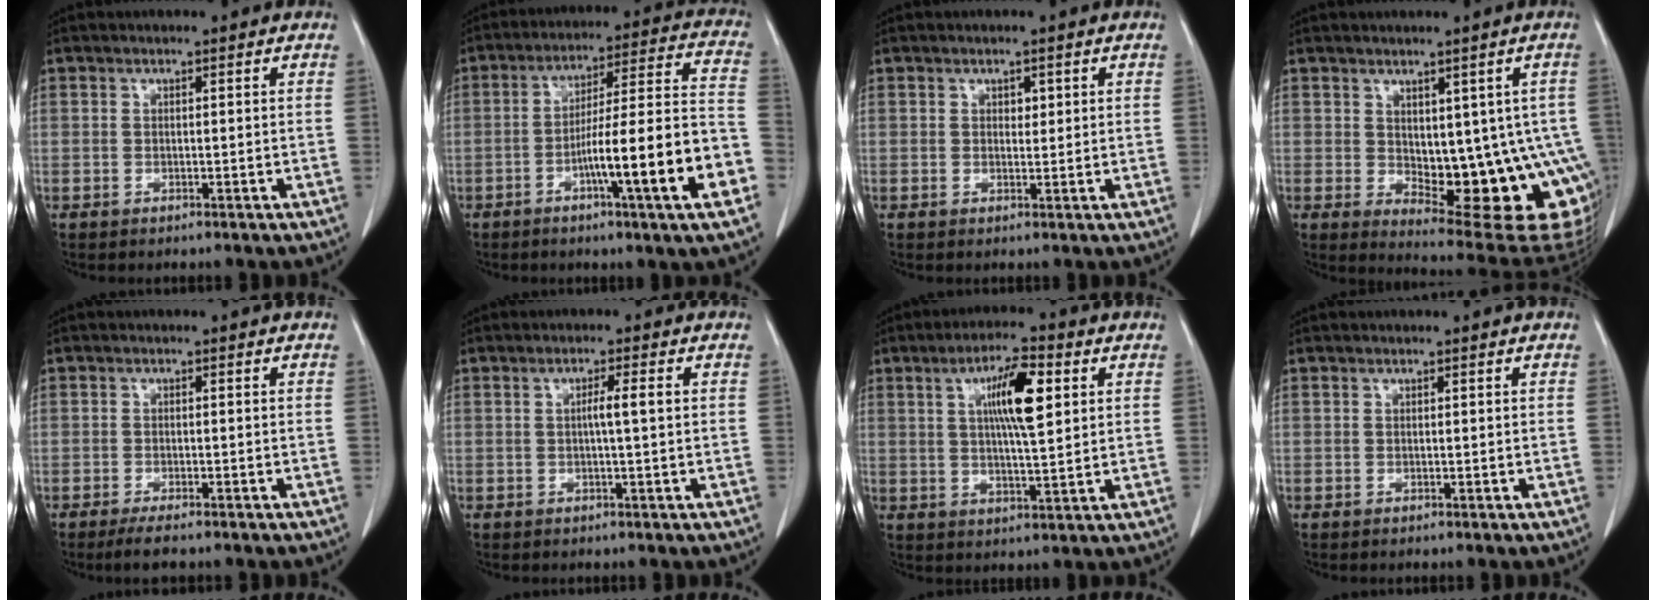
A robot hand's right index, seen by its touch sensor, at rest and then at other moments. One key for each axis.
{"total": 17.2, "fx": -6.2, "fy": 0.0, "fz": 16.1, "tx": -0.227, "ty": 0.010, "tz": -0.095}
{"total": 1.2, "fx": 0.5, "fy": 0.8, "fz": 0.7, "tx": -0.006, "ty": -0.002, "tz": 0.007}
{"total": 16.4, "fx": -2.4, "fy": 7.3, "fz": 14.5, "tx": -0.129, "ty": 0.003, "tz": -0.009}
{"total": 2.8, "fx": -2.3, "fy": 0.5, "fz": 1.6, "tx": -0.032, "ty": -0.006, "tz": -0.037}
{"total": 2.4, "fx": 0.1, "fy": -0.3, "fz": 2.4, "tx": -0.042, "ty": 0.002, "tz": 0.000}
{"total": 9.2, "fx": 2.8, "fy": 1.5, "fz": 8.6, "tx": -0.149, "ty": 0.007, "tz": 0.048}
{"total": 0.0}